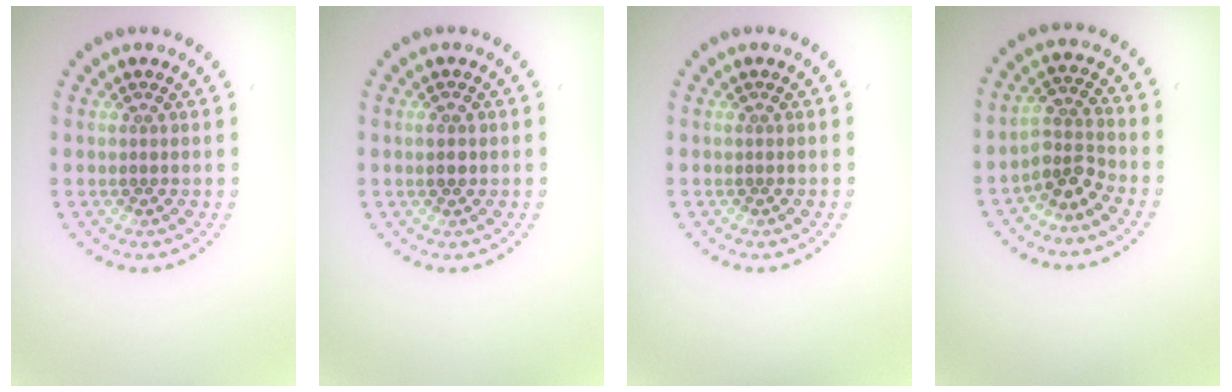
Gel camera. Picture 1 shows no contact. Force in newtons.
{"total": 1.6, "press": 1.6, "slide": 0.1}
{"total": 0.0}
{"total": 2.7, "press": 2.0, "slide": 1.8}